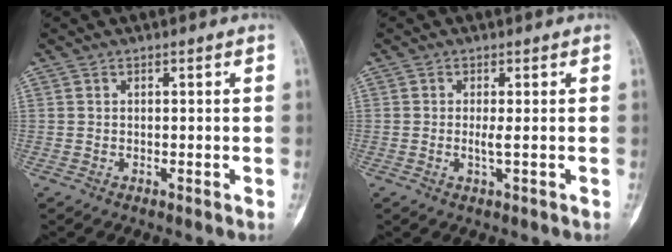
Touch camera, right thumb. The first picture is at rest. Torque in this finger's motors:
{"motor_torque": [-0.25, 0.06, 0.21, 0.32, 0.08]}